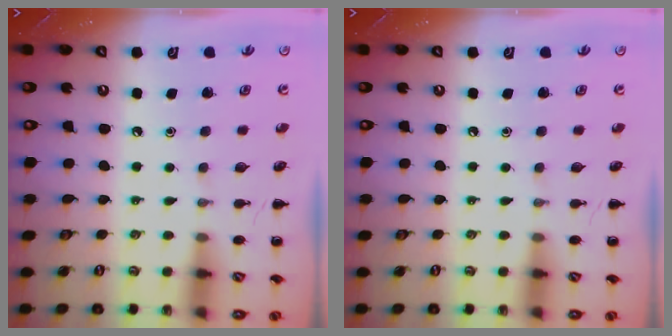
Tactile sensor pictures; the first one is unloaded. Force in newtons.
{"total": 0.0}